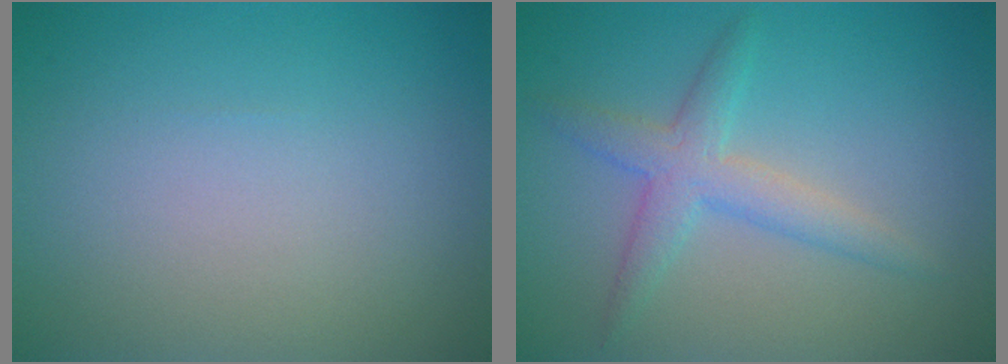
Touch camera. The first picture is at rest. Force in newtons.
{"total": 3.1, "press": 3.1, "slide": 0.1}